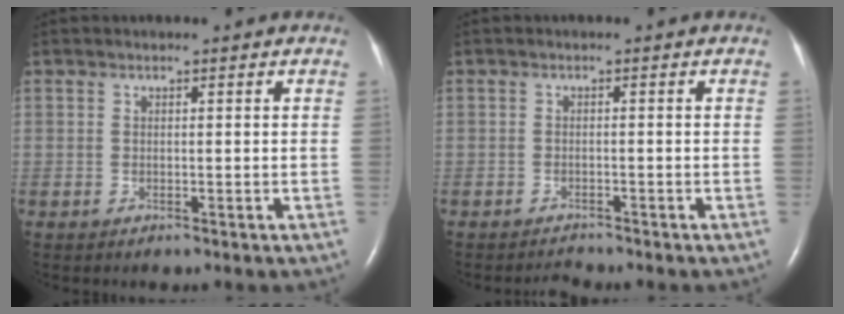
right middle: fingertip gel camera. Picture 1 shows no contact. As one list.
[{"total": 1.4, "force": [-1.4, 0.1, -0.2], "torque": [-0.002, -0.009, -0.020]}]